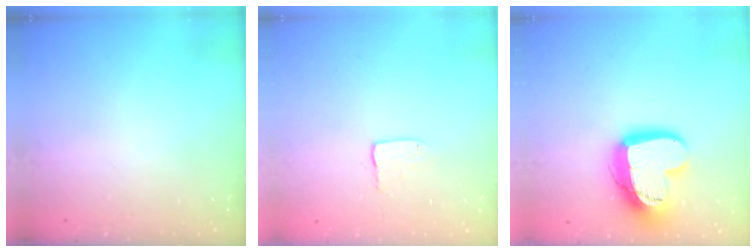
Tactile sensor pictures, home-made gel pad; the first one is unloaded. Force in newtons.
{"total": 3.2, "press": 3.2, "slide": 0.2}
{"total": 16.8, "press": 16.7, "slide": 1.5}